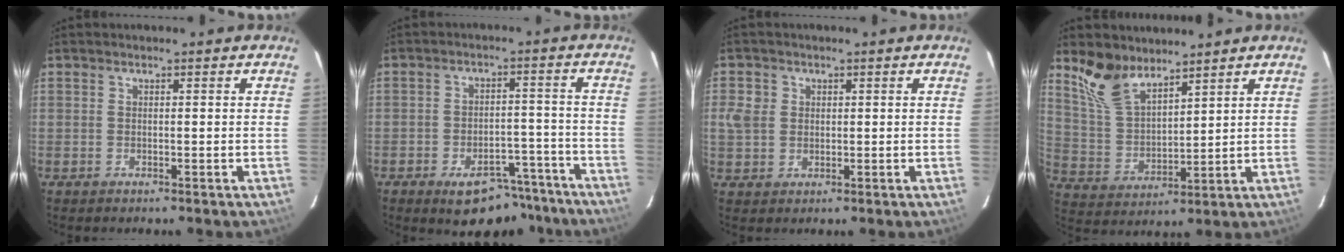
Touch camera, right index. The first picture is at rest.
{"total": 13.2, "force": [-10.2, 6.1, 5.8], "torque": [-0.093, 0.023, -0.118]}
{"total": 4.5, "force": [0.7, 4.0, 2.0], "torque": [-0.039, 0.007, 0.016]}
{"total": 9.9, "force": [7.7, 4.1, 4.7], "torque": [-0.099, 0.009, 0.163]}